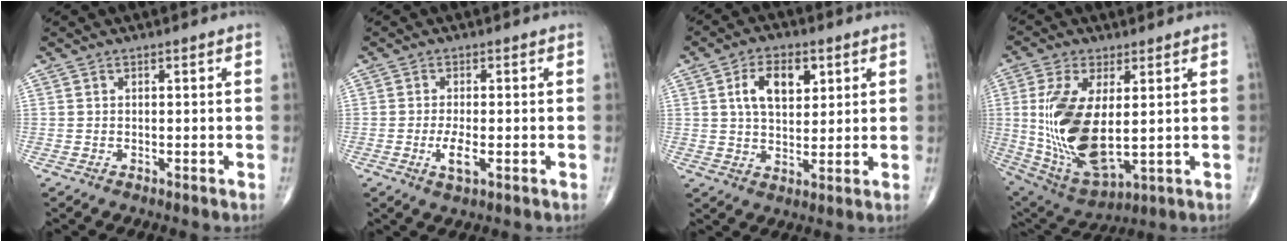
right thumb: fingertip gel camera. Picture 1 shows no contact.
{"total": 3.9, "force": [-1.1, 1.3, 3.5], "torque": [-0.072, -0.005, -0.019]}
{"total": 9.1, "force": [3.1, 5.3, 6.7], "torque": [-0.094, -0.007, 0.054]}
{"total": 17.5, "force": [1.5, 7.5, 15.7], "torque": [-0.322, -0.023, 0.050]}